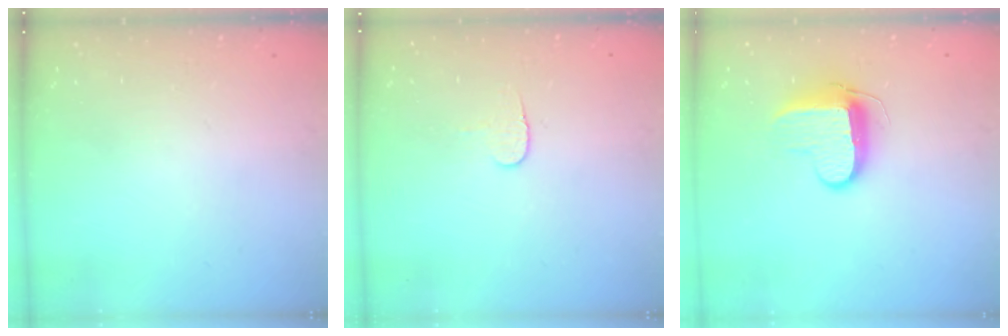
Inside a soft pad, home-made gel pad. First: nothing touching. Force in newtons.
{"total": 4.5, "press": 4.5, "slide": 0.5}
{"total": 9.9, "press": 9.8, "slide": 0.5}